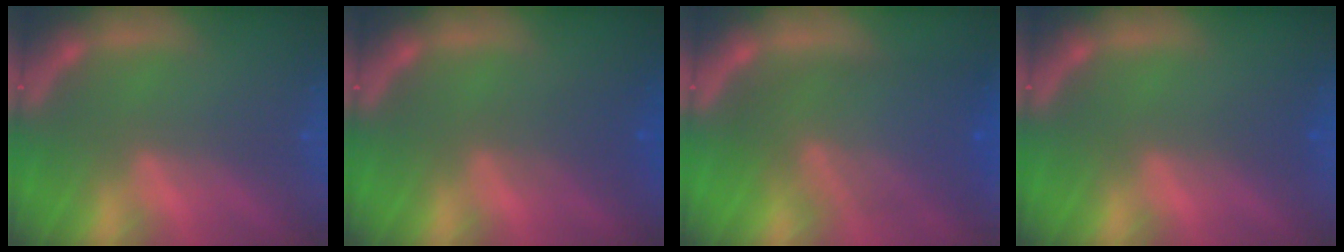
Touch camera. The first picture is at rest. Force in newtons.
{"total": 2.4}
{"total": 9.1}
{"total": 1.0}